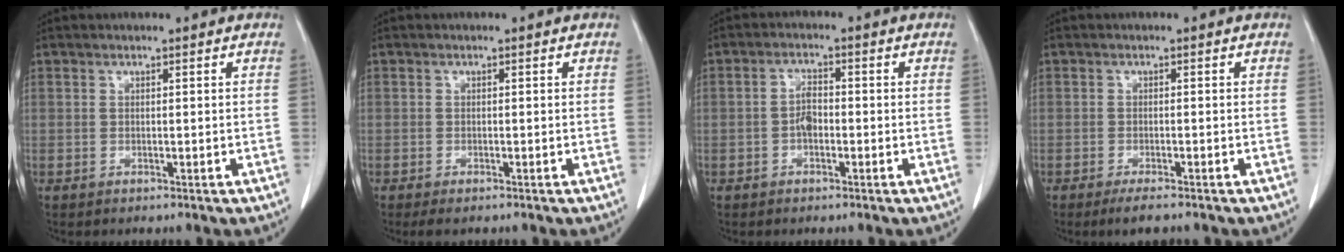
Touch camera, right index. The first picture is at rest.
{"total": 1.6, "force": [-1.3, 0.4, 0.9], "torque": [-0.015, -0.004, -0.015]}
{"total": 2.7, "force": [-0.7, 1.3, 2.3], "torque": [-0.040, 0.006, -0.015]}
{"total": 3.2, "force": [-2.5, 0.4, 2.0], "torque": [-0.031, -0.008, -0.038]}